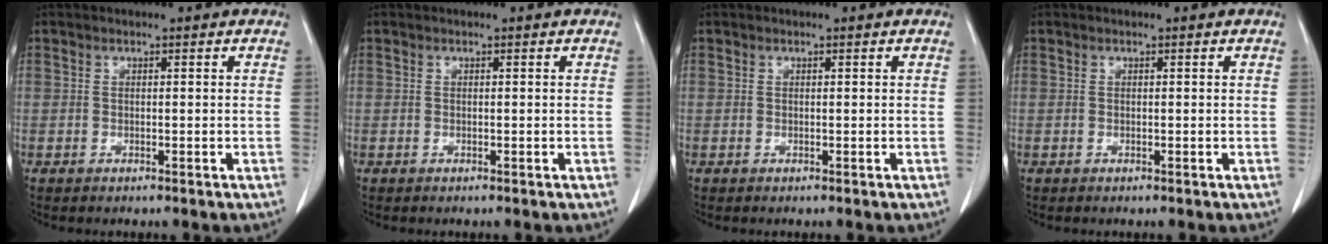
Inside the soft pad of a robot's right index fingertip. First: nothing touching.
{"total": 0.0}
{"total": 0.0}
{"total": 0.0}